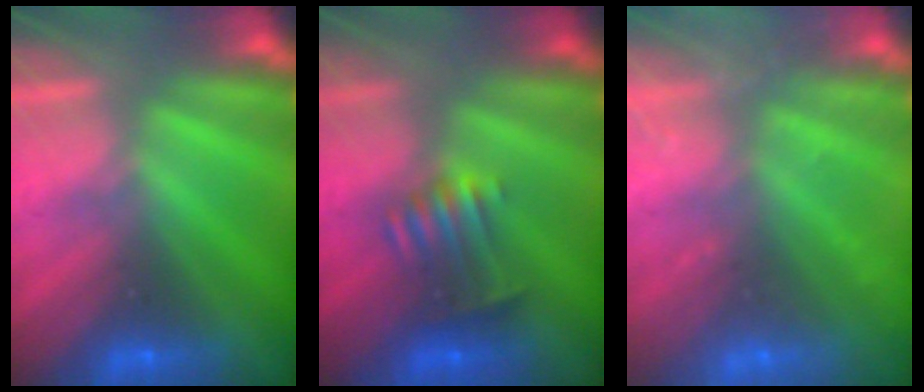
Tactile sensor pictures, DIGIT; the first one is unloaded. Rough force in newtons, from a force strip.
{"total": 3.4}
{"total": 2.4}